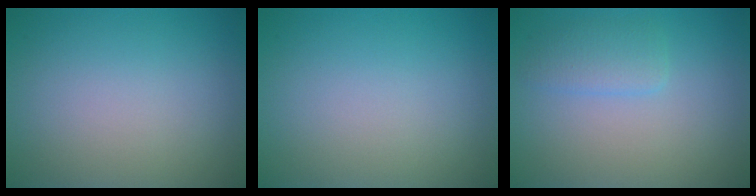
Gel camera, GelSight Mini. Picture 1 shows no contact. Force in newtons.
{"total": 0.0}
{"total": 1.9, "press": 1.9, "slide": 0.1}